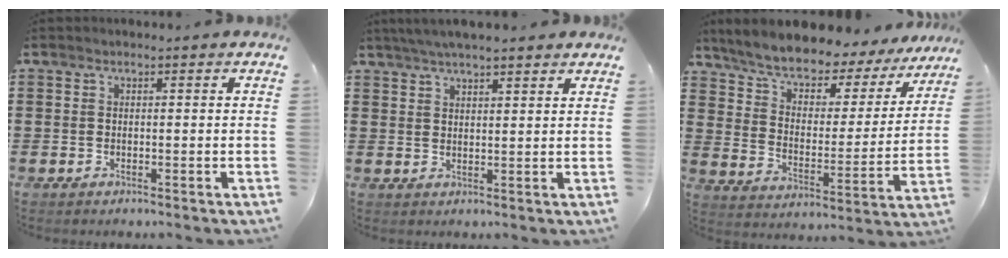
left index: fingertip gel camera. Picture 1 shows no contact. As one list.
[{"total": 3.8, "force": [3.3, 0.2, 1.7], "torque": [-0.042, 0.000, 0.061]}, {"total": 5.7, "force": [5.2, 1.5, 1.7], "torque": [-0.065, -0.043, 0.083]}]